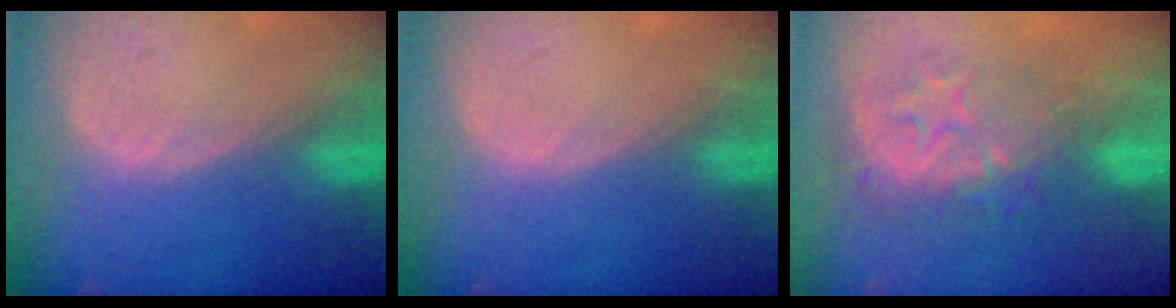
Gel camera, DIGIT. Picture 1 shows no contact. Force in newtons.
{"total": 0.0}
{"total": 9.1, "press": 7.9, "slide": 4.5}